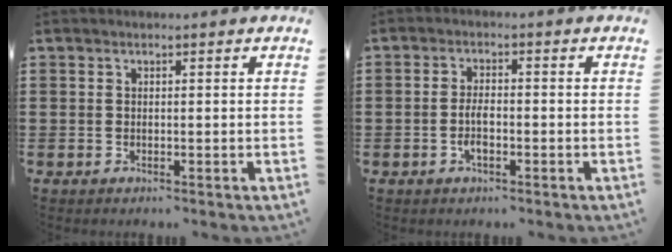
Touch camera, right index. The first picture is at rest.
{"total": 3.2, "force": [-1.0, 1.0, 2.9], "torque": [-0.069, -0.005, -0.022]}